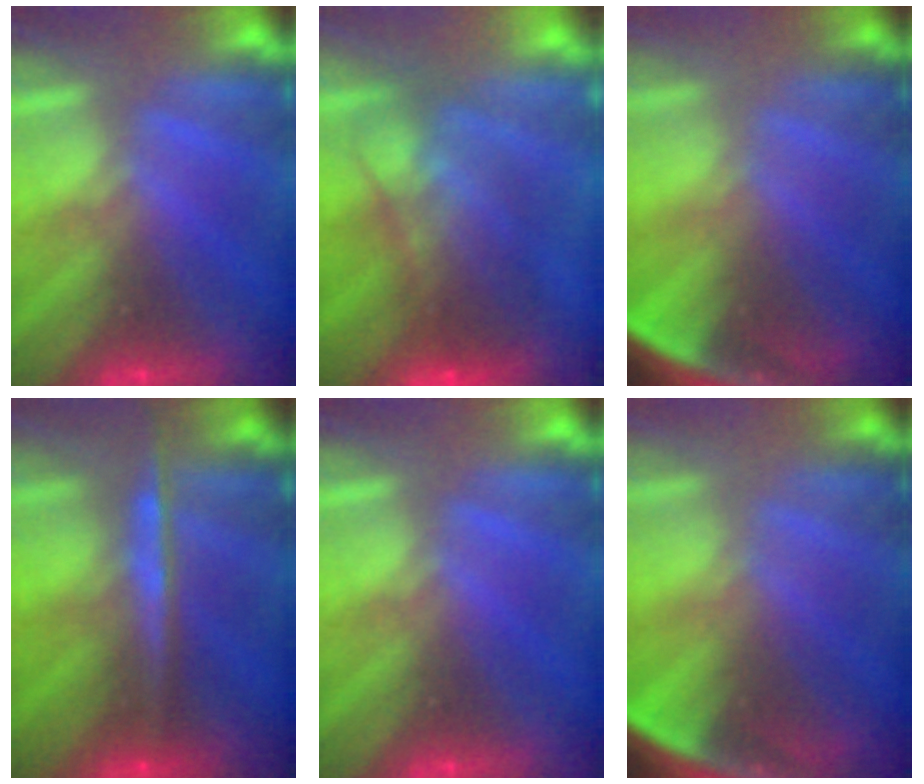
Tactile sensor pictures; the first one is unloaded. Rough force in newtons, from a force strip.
{"total": 5.8}
{"total": 7.4}
{"total": 8.5}
{"total": 0.0}
{"total": 7.4}